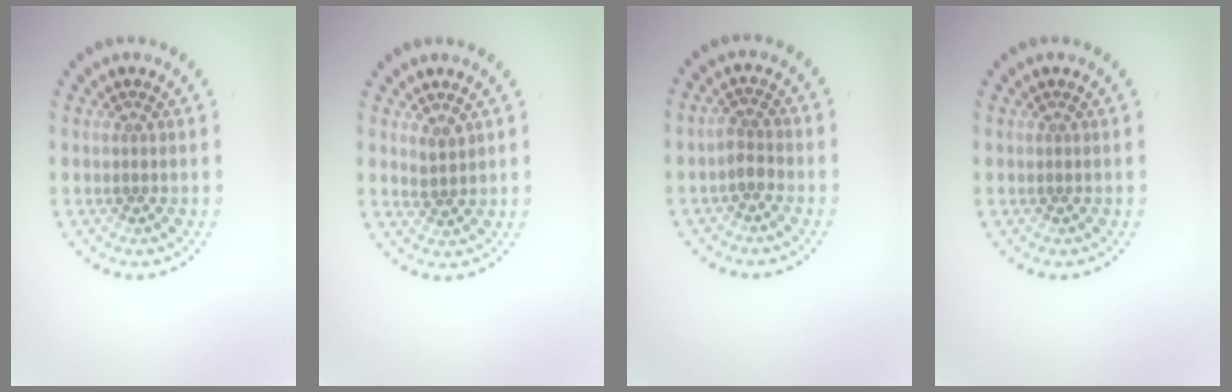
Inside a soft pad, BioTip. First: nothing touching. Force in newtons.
{"total": 1.4, "press": 1.1, "slide": 0.9}
{"total": 1.5, "press": 1.3, "slide": 0.7}
{"total": 0.0}